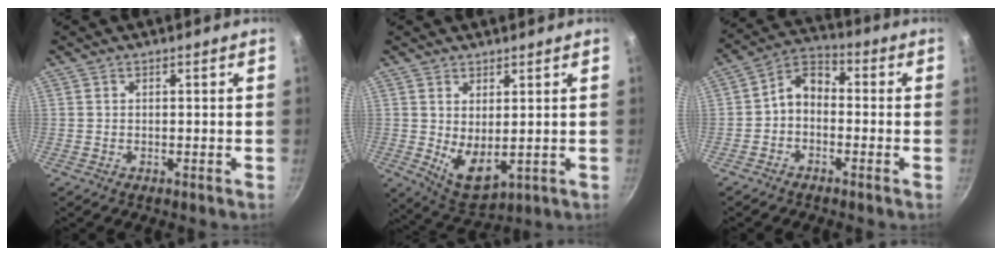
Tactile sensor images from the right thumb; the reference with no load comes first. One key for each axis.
{"total": 7.3, "fx": 1.4, "fy": 3.7, "fz": 6.1, "tx": -0.088, "ty": -0.030, "tz": 0.040}
{"total": 6.1, "fx": -1.5, "fy": 4.3, "fz": 4.1, "tx": -0.062, "ty": 0.040, "tz": -0.043}